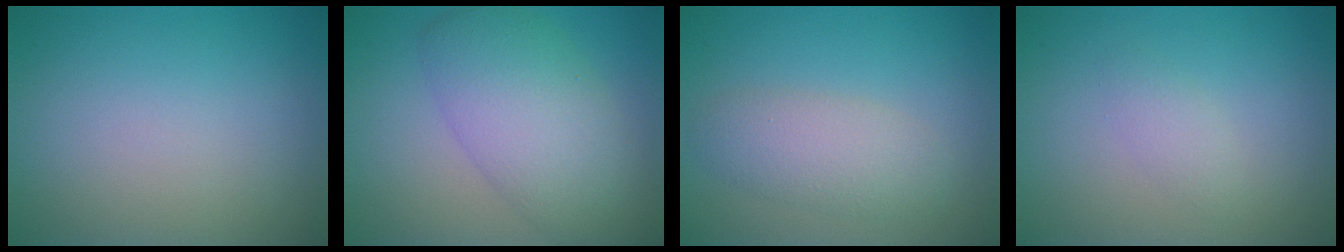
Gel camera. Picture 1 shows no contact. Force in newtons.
{"total": 7.4, "press": 7.3, "slide": 0.3}
{"total": 3.5, "press": 3.5, "slide": 0.1}
{"total": 1.2, "press": 1.2, "slide": 0.1}